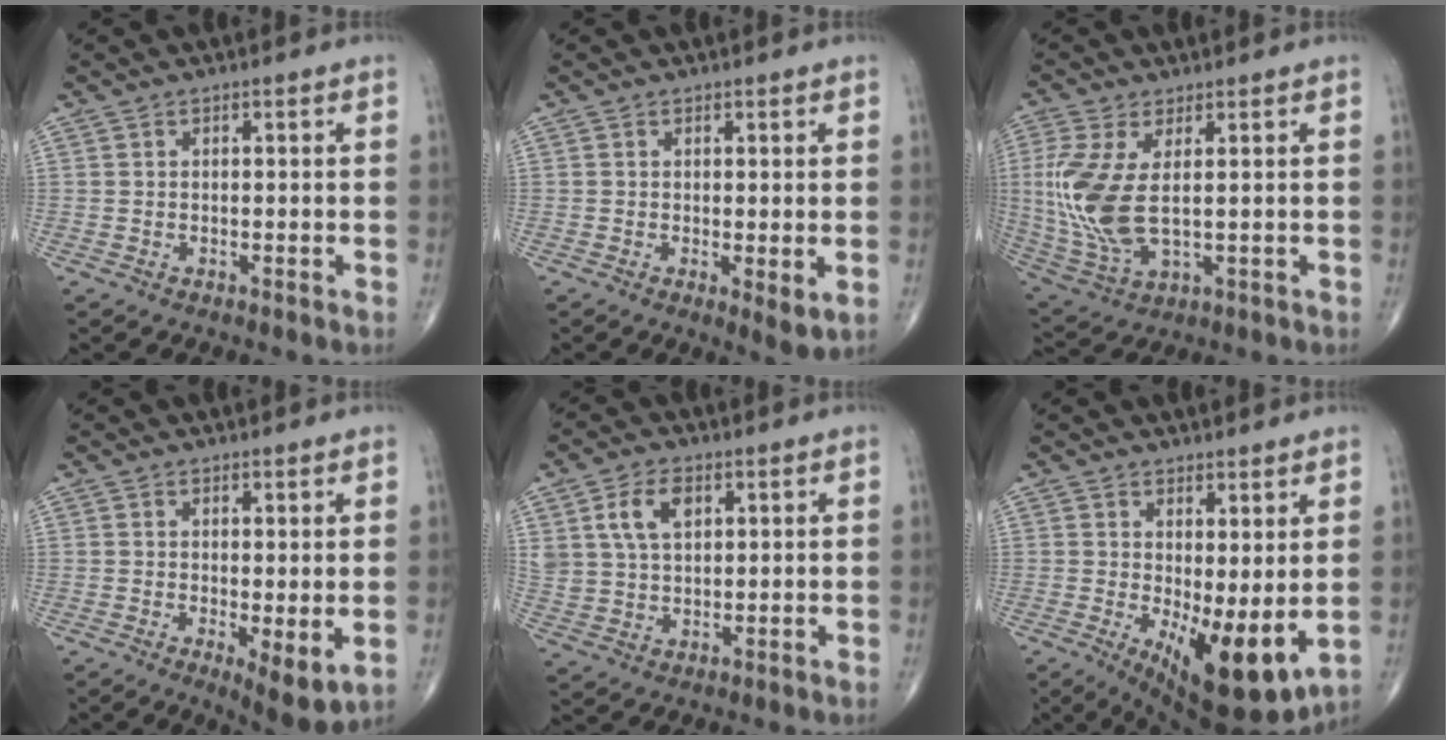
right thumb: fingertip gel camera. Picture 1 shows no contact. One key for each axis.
{"total": 3.4, "fx": -0.2, "fy": 1.0, "fz": 3.3, "tx": -0.055, "ty": -0.015, "tz": -0.005}
{"total": 13.0, "fx": 1.2, "fy": 5.9, "fz": 11.5, "tx": -0.276, "ty": -0.012, "tz": 0.037}
{"total": 6.3, "fx": -0.8, "fy": 2.0, "fz": 5.9, "tx": -0.088, "ty": -0.022, "tz": -0.009}
{"total": 8.2, "fx": 3.2, "fy": 5.2, "fz": 5.5, "tx": -0.096, "ty": -0.006, "tz": 0.065}
{"total": 12.3, "fx": -0.8, "fy": 4.6, "fz": 11.4, "tx": -0.167, "ty": -0.028, "tz": 0.006}